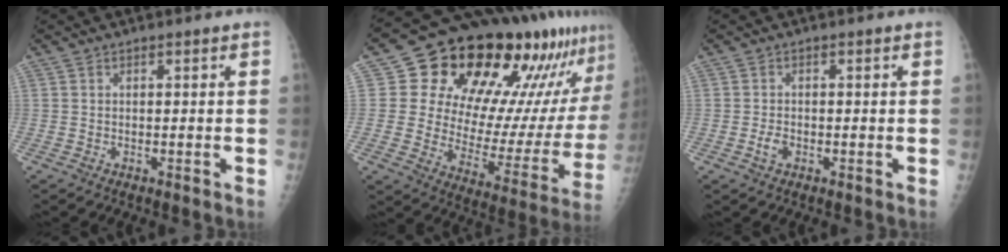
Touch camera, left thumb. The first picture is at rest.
{"total": 27.7, "force": [16.8, 12.6, 18.2], "torque": [-0.232, -0.048, 0.245]}
{"total": 2.0, "force": [-0.7, 1.3, 1.3], "torque": [-0.022, 0.003, -0.014]}